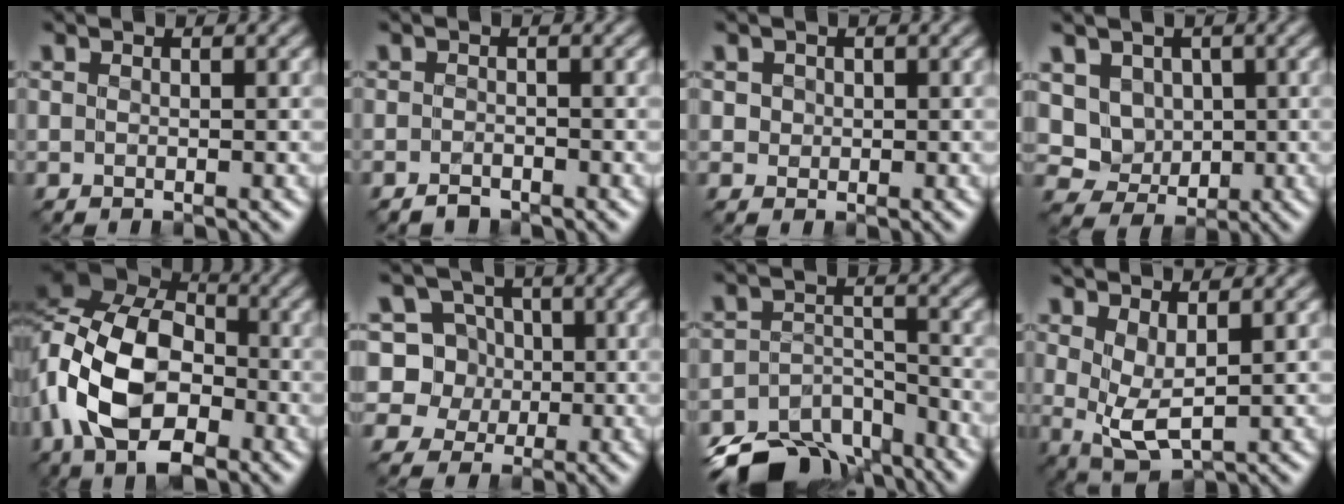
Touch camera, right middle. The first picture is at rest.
{"total": 1.1, "force": [-0.9, 0.4, 0.3], "torque": [-0.006, -0.001, -0.017]}
{"total": 0.9, "force": [0.1, 0.9, 0.2], "torque": [-0.001, -0.004, 0.006]}
{"total": 4.8, "force": [1.2, 4.2, 1.9], "torque": [-0.046, -0.011, 0.030]}
{"total": 13.0, "force": [-4.4, 8.2, 9.1], "torque": [-0.196, -0.003, -0.096]}
{"total": 6.3, "force": [1.4, 5.8, 2.0], "torque": [-0.020, 0.012, 0.013]}
{"total": 9.9, "force": [-8.4, 4.3, 3.1], "torque": [-0.049, -0.016, -0.124]}
{"total": 3.9, "force": [1.0, 1.6, 3.4], "torque": [-0.081, -0.015, 0.029]}